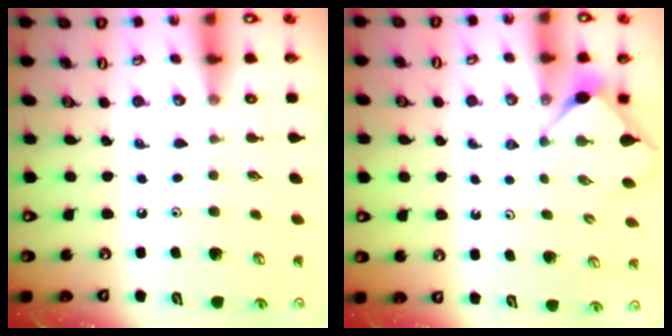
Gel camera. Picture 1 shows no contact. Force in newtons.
{"total": 2.7, "press": 2.7, "slide": 0.3}